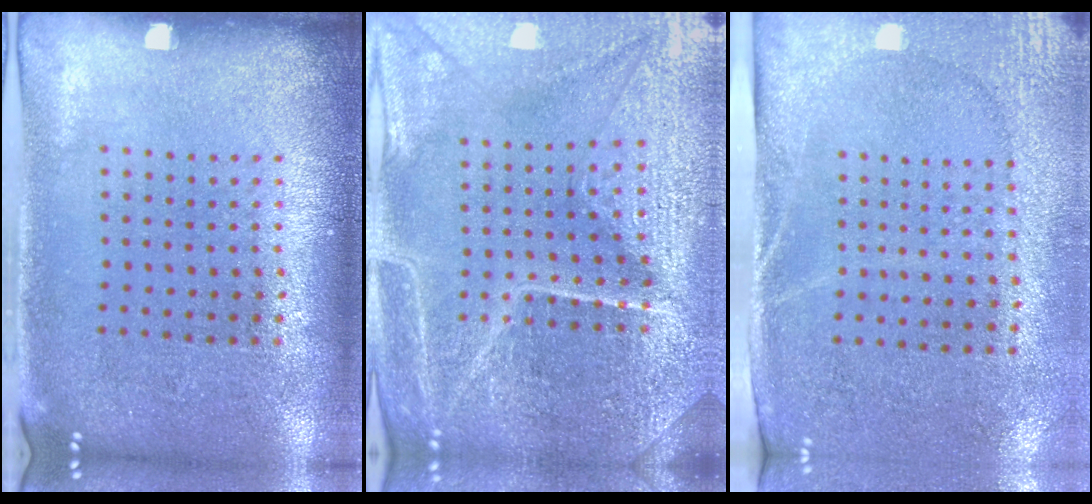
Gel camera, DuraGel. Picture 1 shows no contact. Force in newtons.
{"total": 5.2, "press": 4.9, "slide": 1.8}
{"total": 2.7, "press": 2.2, "slide": 1.5}